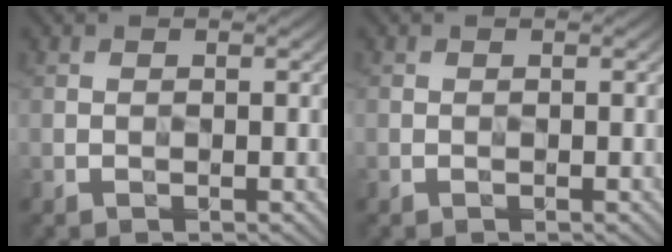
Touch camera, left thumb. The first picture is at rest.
{"total": 0.0}